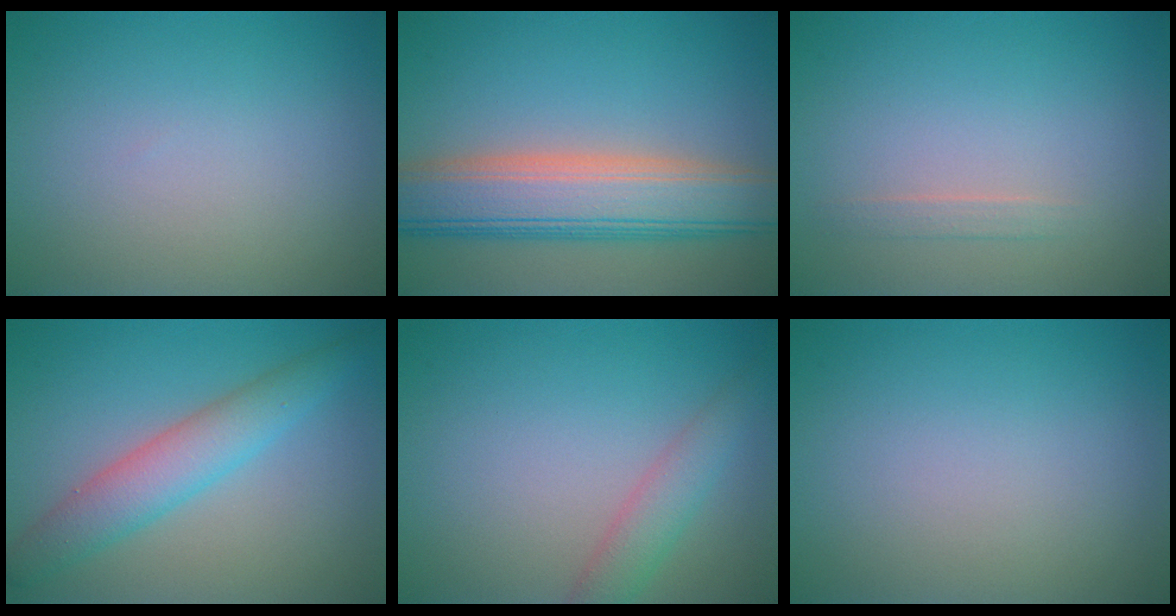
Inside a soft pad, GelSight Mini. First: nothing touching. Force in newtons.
{"total": 8.4, "press": 8.4, "slide": 0.5}
{"total": 0.9, "press": 0.9, "slide": 0.1}
{"total": 4.4, "press": 4.4, "slide": 0.2}
{"total": 2.5, "press": 2.5, "slide": 0.1}
{"total": 0.0}